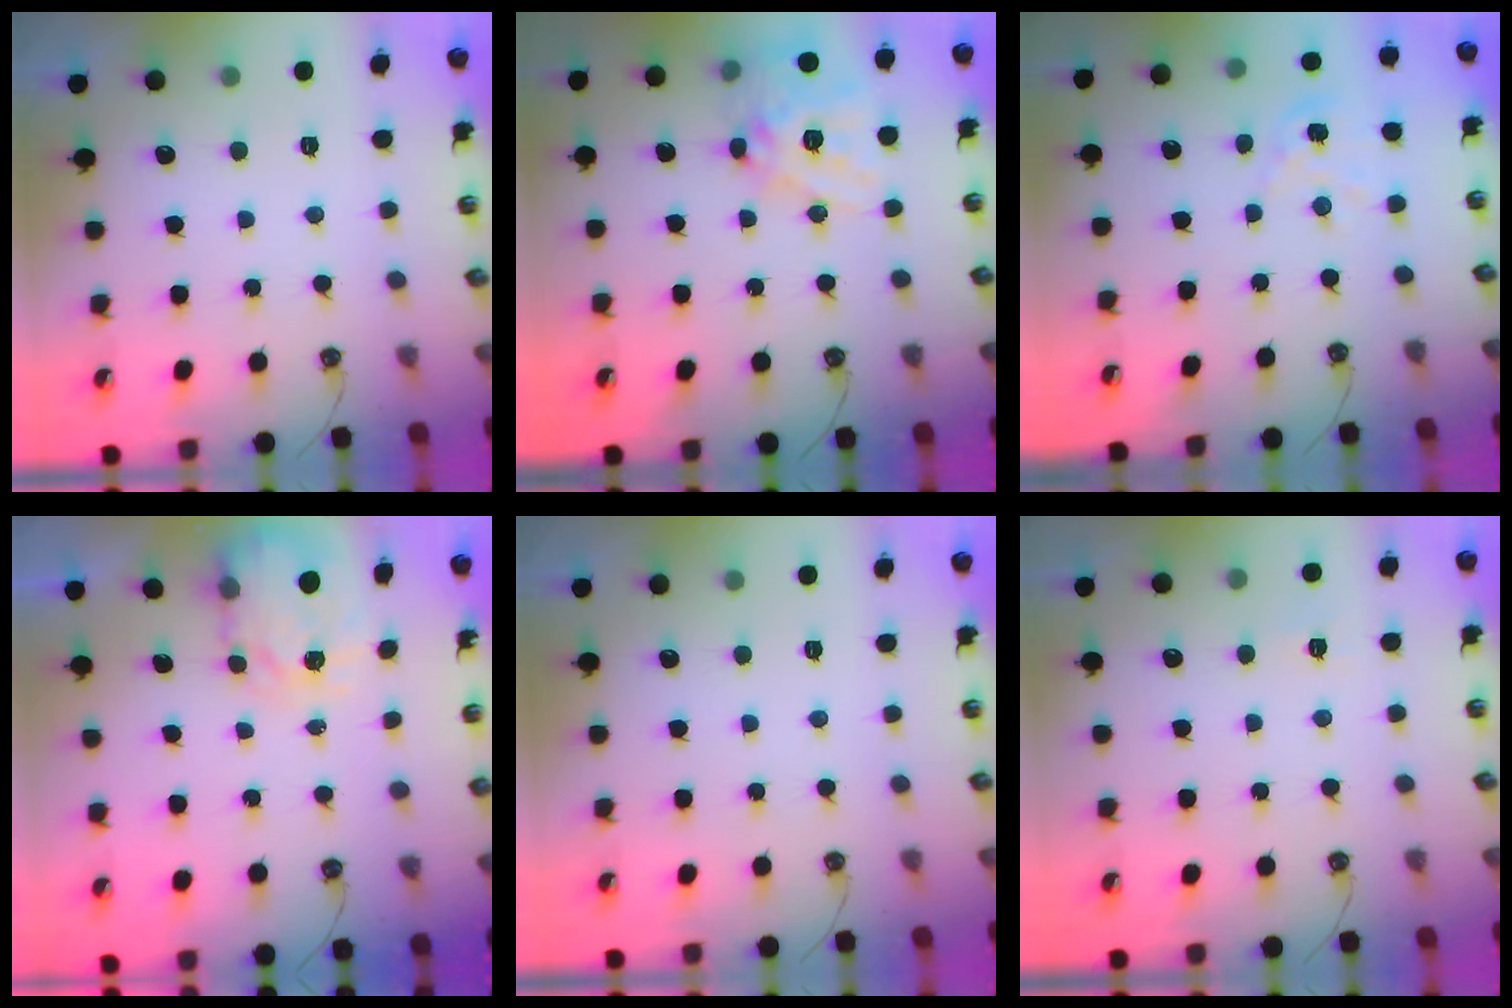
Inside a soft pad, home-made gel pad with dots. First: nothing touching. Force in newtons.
{"total": 18.5, "press": 18.3, "slide": 2.2}
{"total": 3.2, "press": 3.2, "slide": 0.4}
{"total": 4.5, "press": 4.5, "slide": 0.5}
{"total": 0.0}
{"total": 4.3, "press": 4.3, "slide": 0.4}